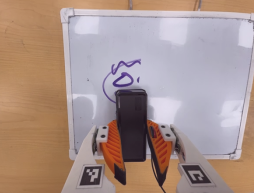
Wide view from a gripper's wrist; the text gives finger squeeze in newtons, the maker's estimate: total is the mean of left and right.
{"total": 10.1, "left": 8.1, "right": 12.1}